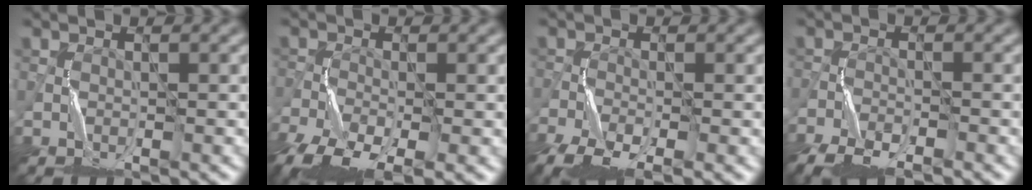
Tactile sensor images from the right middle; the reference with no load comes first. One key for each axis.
{"total": 9.1, "fx": -5.9, "fy": 3.5, "fz": 6.0, "tx": -0.129, "ty": -0.036, "tz": -0.113}
{"total": 7.4, "fx": -5.1, "fy": 2.6, "fz": 4.8, "tx": -0.101, "ty": -0.033, "tz": -0.098}
{"total": 6.3, "fx": -5.1, "fy": 1.9, "fz": 3.1, "tx": -0.064, "ty": -0.023, "tz": -0.096}